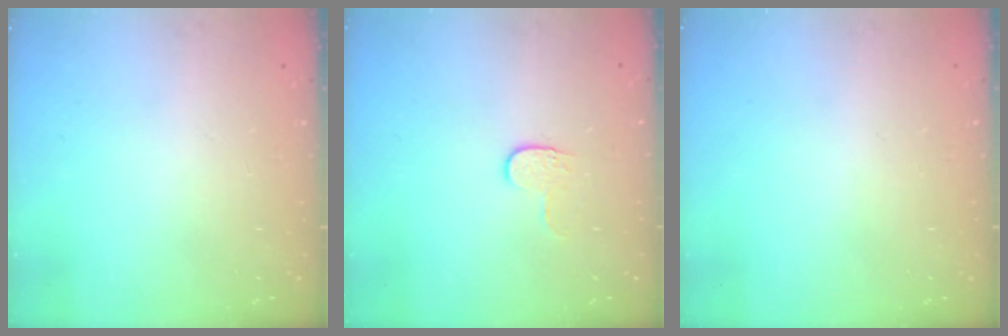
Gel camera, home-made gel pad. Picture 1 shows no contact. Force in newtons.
{"total": 4.3, "press": 4.3, "slide": 0.5}
{"total": 0.6, "press": 0.6, "slide": 0.2}